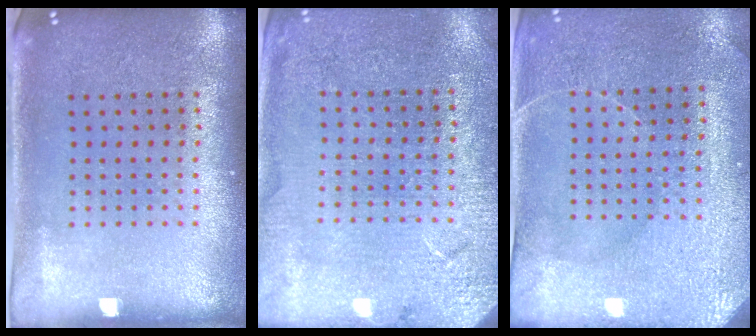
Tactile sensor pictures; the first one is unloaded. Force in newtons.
{"total": 2.8, "press": 2.8, "slide": 0.1}
{"total": 3.0, "press": 2.9, "slide": 0.3}